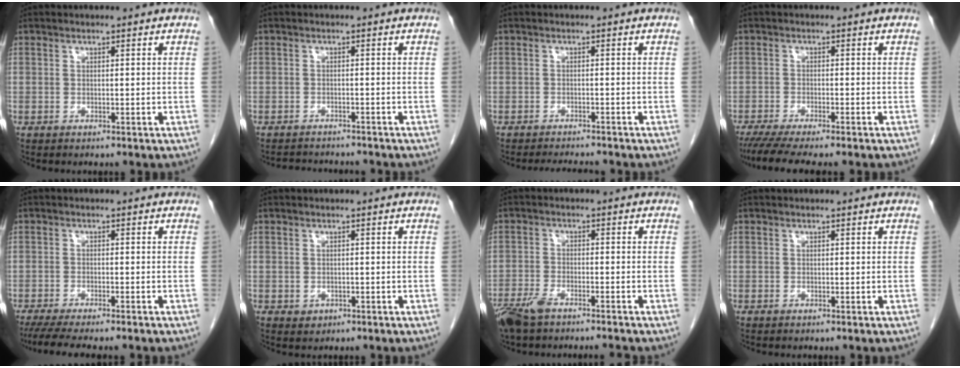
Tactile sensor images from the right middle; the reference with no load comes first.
{"total": 5.0, "force": [-4.8, 0.9, 1.0], "torque": [-0.012, -0.007, -0.070]}
{"total": 4.1, "force": [-3.9, 0.3, 1.1], "torque": [-0.015, -0.009, -0.057]}
{"total": 8.1, "force": [-6.8, 0.3, 4.5], "torque": [-0.061, -0.018, -0.107]}
{"total": 9.1, "force": [-7.6, 1.0, 4.9], "torque": [-0.068, -0.014, -0.115]}
{"total": 1.2, "force": [-0.4, 1.0, 0.4], "torque": [-0.008, 0.002, 0.000]}
{"total": 7.1, "force": [-6.0, 1.2, 3.6], "torque": [-0.071, -0.013, -0.109]}
{"total": 0.0}